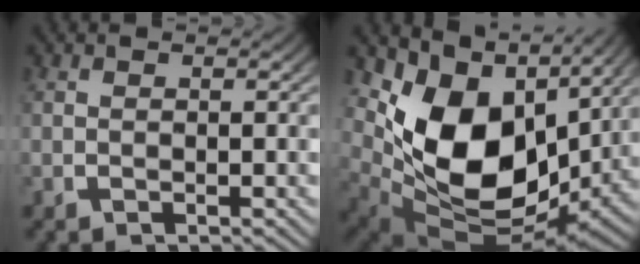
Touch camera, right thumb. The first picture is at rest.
{"total": 16.1, "force": [0.9, 9.8, 12.7], "torque": [-0.247, -0.053, 0.045]}